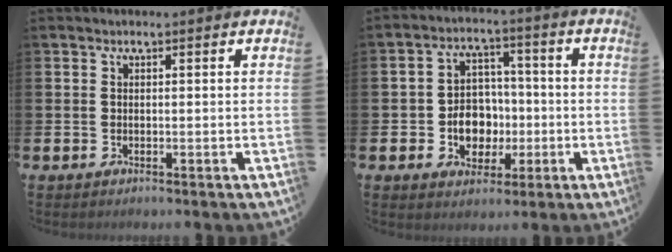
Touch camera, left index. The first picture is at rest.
{"total": 6.5, "force": [-1.1, 5.6, 3.1], "torque": [-0.058, 0.012, -0.022]}